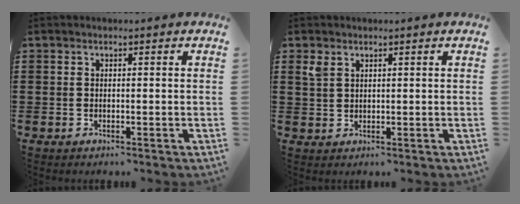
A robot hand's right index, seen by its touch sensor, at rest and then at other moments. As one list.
[{"total": 2.1, "force": [1.4, 1.2, 1.0], "torque": [-0.024, 0.004, 0.027]}]